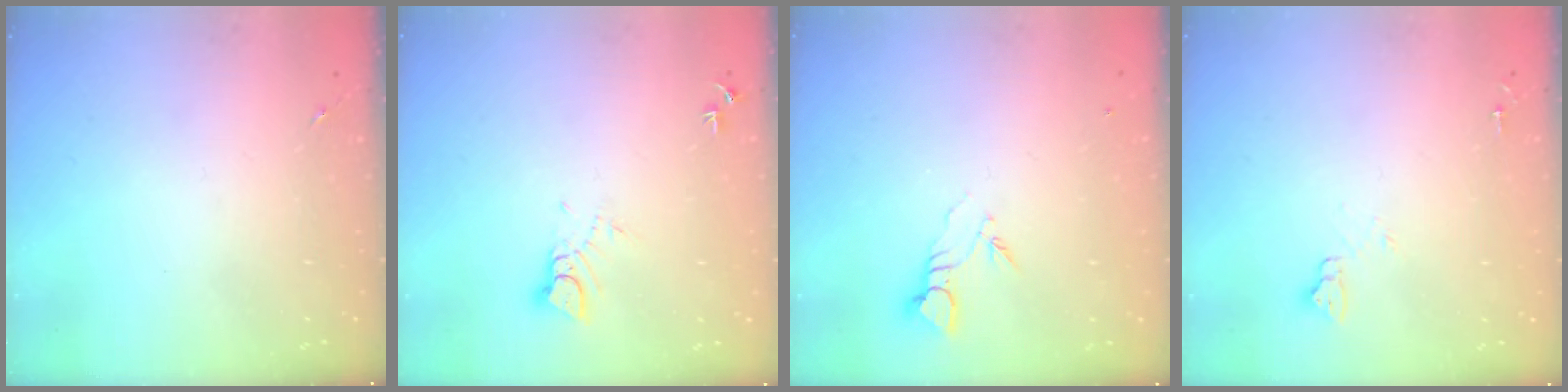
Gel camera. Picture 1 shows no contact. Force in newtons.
{"total": 3.6, "press": 3.6, "slide": 0.3}
{"total": 3.5, "press": 3.5, "slide": 0.2}
{"total": 4.8, "press": 4.8, "slide": 0.6}